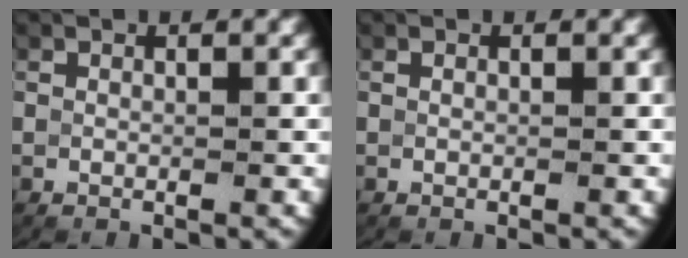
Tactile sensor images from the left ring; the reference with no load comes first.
{"total": 0.0}